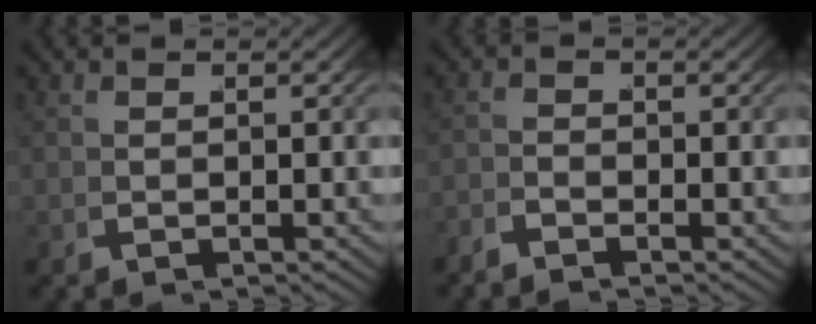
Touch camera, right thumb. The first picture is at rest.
{"total": 1.4, "force": [-1.4, -0.1, -0.2], "torque": [0.018, 0.001, -0.035]}